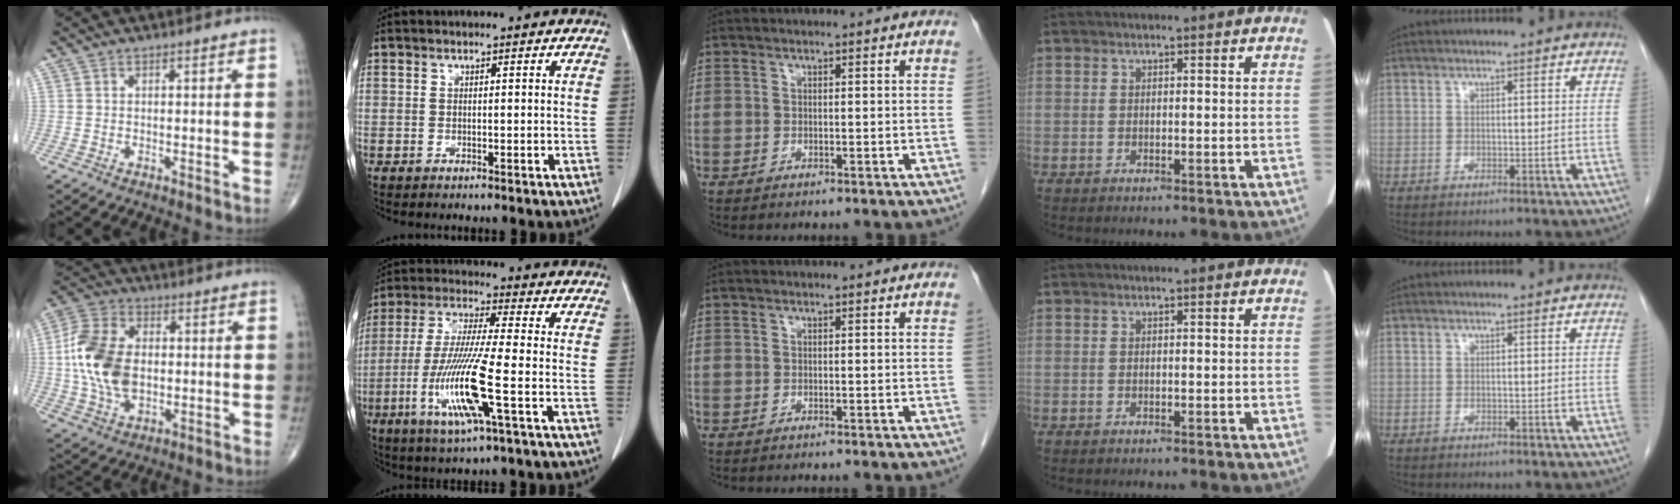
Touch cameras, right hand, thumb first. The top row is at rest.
{"thumb": {"total": 15.3, "force": [0.1, 9.8, 11.7], "torque": [-0.233, 0.011, 0.001]}, "index": {"total": 13.3, "force": [-4.1, 0.1, 12.6], "torque": [-0.261, -0.018, -0.082]}}